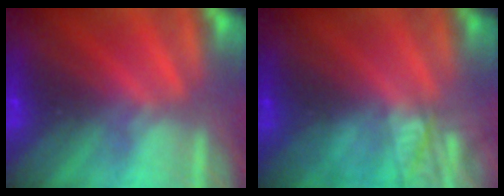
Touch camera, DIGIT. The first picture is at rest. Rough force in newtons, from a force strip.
{"total": 2.3}